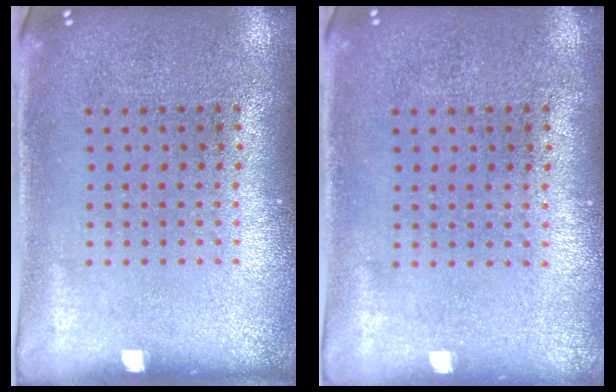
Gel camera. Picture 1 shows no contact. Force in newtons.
{"total": 0.0}